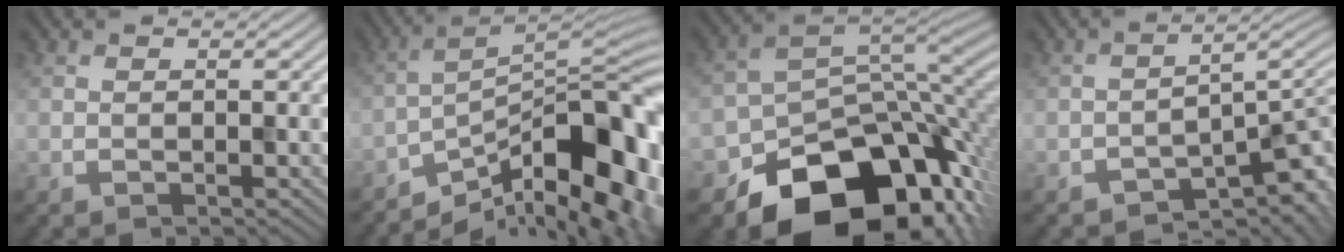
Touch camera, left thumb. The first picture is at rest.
{"total": 15.1, "force": [-9.3, 5.0, 10.8], "torque": [-0.179, -0.007, -0.156]}
{"total": 16.1, "force": [-8.2, 10.3, 9.2], "torque": [-0.132, -0.045, -0.123]}
{"total": 6.8, "force": [-4.2, 2.1, 4.9], "torque": [-0.062, -0.001, -0.068]}